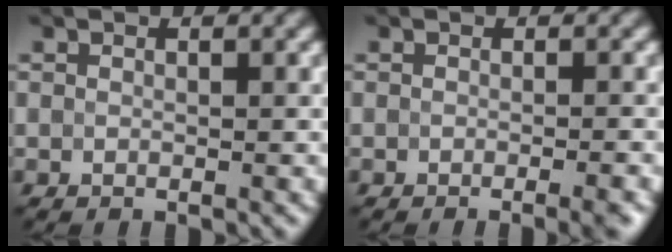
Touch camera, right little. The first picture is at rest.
{"total": 1.9, "force": [-1.1, 0.2, 1.5], "torque": [-0.018, 0.001, -0.011]}